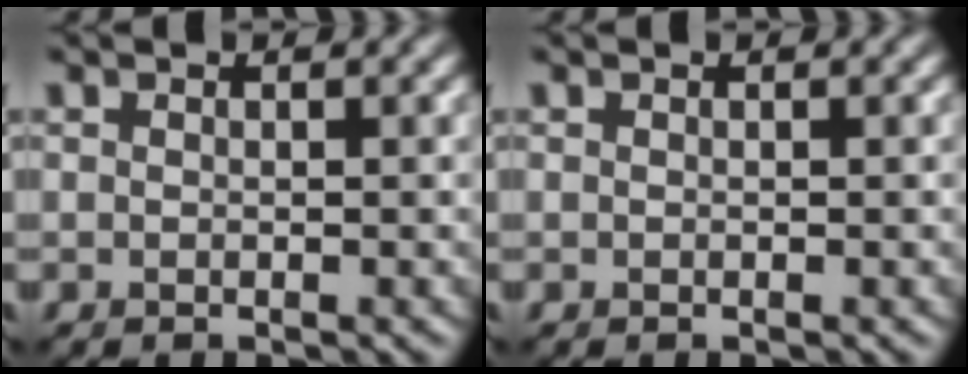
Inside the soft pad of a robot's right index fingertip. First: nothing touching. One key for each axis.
{"total": 0.0}